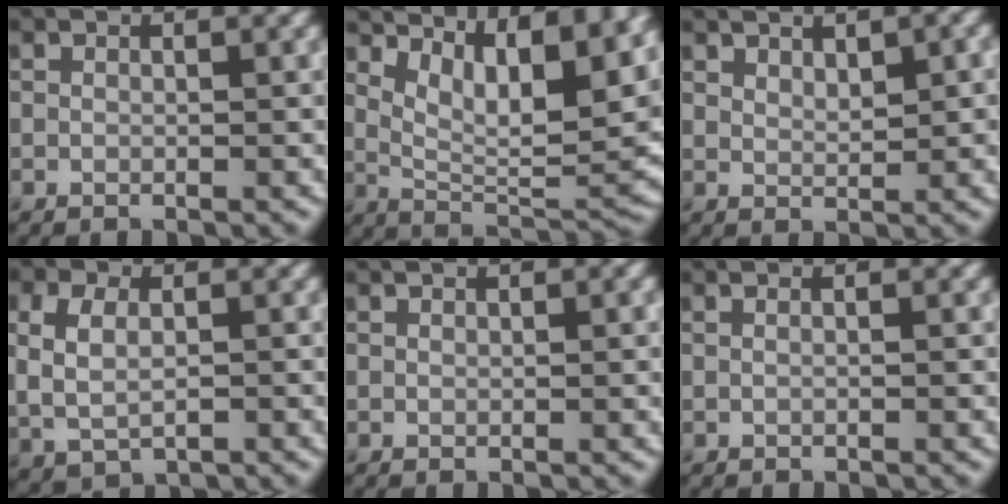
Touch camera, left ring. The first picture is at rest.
{"total": 11.7, "force": [5.5, 4.0, 9.5], "torque": [-0.135, 0.000, 0.090]}
{"total": 3.2, "force": [1.8, 1.2, 2.3], "torque": [-0.036, -0.002, 0.037]}
{"total": 3.8, "force": [0.3, 2.5, 2.8], "torque": [-0.059, -0.003, 0.015]}
{"total": 0.6, "force": [0.4, 0.2, 0.4], "torque": [-0.006, 0.001, 0.008]}
{"total": 1.0, "force": [0.5, 0.6, 0.7], "torque": [0.001, -0.006, -0.006]}